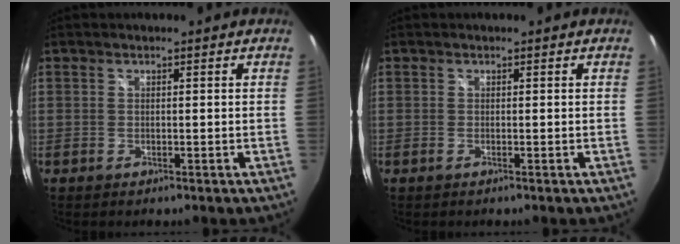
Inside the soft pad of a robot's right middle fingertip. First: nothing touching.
{"total": 0.0}